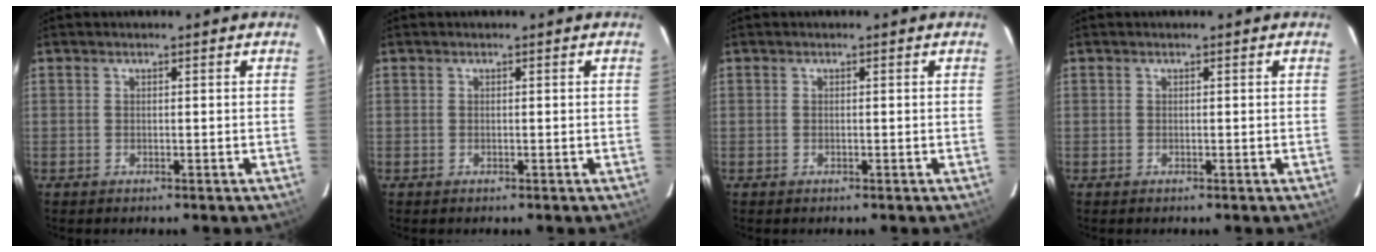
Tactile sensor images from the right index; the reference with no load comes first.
{"total": 0.0}
{"total": 0.0}
{"total": 0.0}